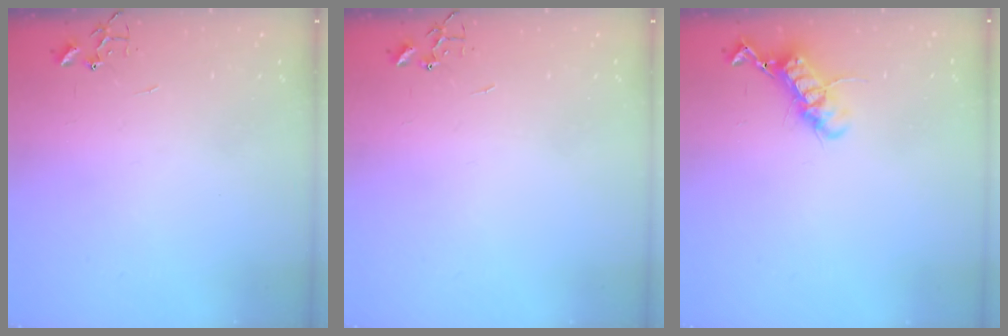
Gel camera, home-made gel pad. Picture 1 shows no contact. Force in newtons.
{"total": 0.0}
{"total": 11.9, "press": 11.8, "slide": 0.9}